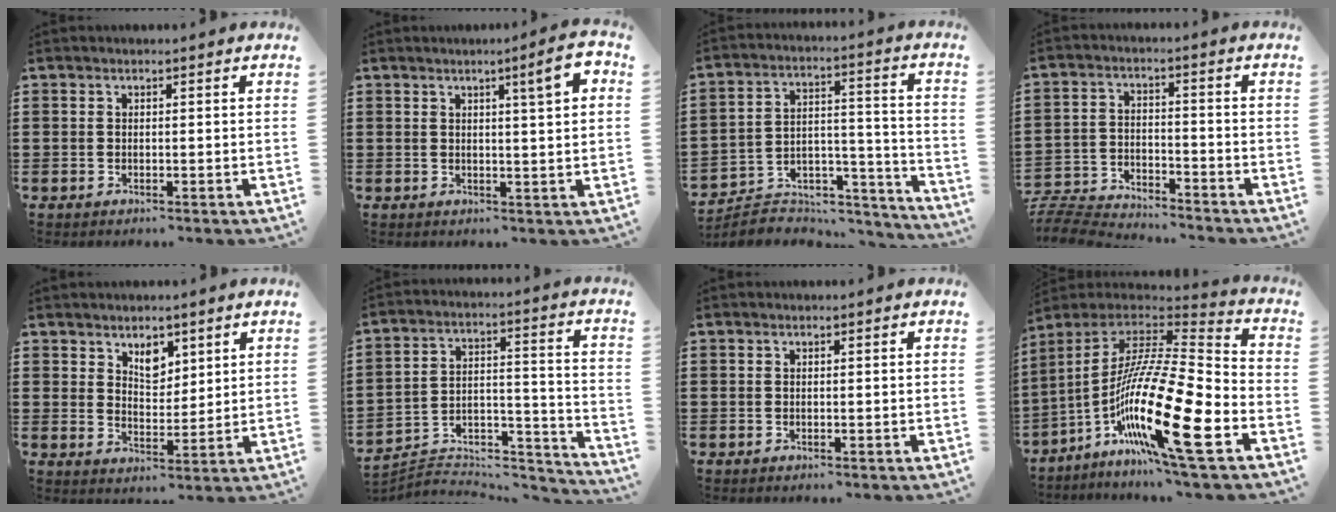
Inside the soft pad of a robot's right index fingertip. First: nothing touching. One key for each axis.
{"total": 5.8, "fx": 2.2, "fy": 0.3, "fz": 5.4, "tx": -0.082, "ty": -0.010, "tz": 0.030}
{"total": 5.3, "fx": -4.6, "fy": 2.5, "fz": 0.8, "tx": -0.015, "ty": 0.011, "tz": -0.091}
{"total": 6.1, "fx": -6.1, "fy": 0.5, "fz": 0.4, "tx": -0.023, "ty": 0.004, "tz": -0.127}
{"total": 4.5, "fx": 3.1, "fy": 2.6, "fz": 2.0, "tx": -0.040, "ty": 0.004, "tz": 0.055}
{"total": 4.6, "fx": -4.0, "fy": 2.1, "fz": 0.8, "tx": -0.017, "ty": 0.004, "tz": -0.083}
{"total": 0.0}
{"total": 21.7, "fx": -8.9, "fy": 3.6, "fz": 19.4, "tx": -0.390, "ty": -0.003, "tz": -0.165}